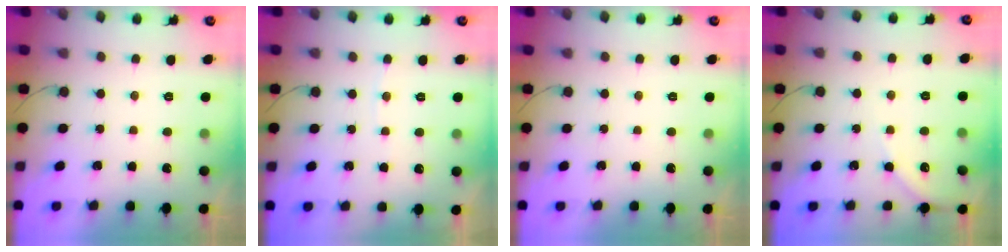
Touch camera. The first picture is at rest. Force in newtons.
{"total": 2.5, "press": 2.5, "slide": 0.3}
{"total": 0.0}
{"total": 4.1, "press": 4.1, "slide": 0.5}